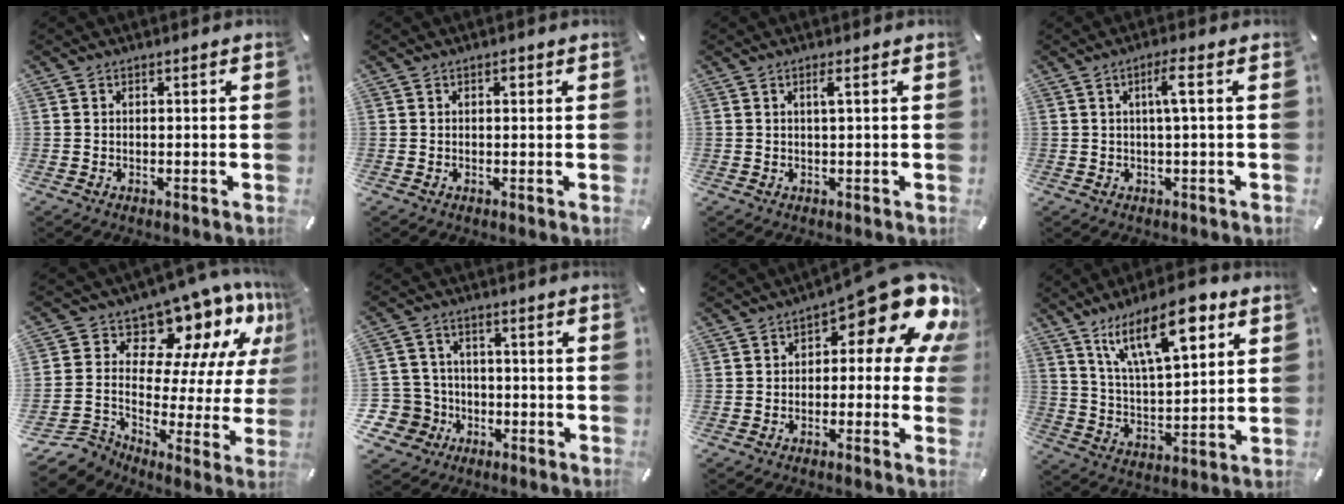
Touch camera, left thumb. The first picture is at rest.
{"total": 1.0, "force": [0.3, 0.7, 0.7], "torque": [-0.006, 0.002, 0.002]}
{"total": 1.8, "force": [0.5, 0.0, 1.7], "torque": [-0.034, 0.001, 0.006]}
{"total": 4.4, "force": [0.8, 0.3, 4.3], "torque": [-0.077, 0.000, 0.006]}
{"total": 14.3, "force": [6.3, 10.9, 6.8], "torque": [-0.105, -0.078, 0.128]}
{"total": 11.2, "force": [-3.3, 10.5, 2.4], "torque": [-0.077, 0.025, -0.053]}
{"total": 16.4, "force": [8.3, 6.3, 12.6], "torque": [-0.164, -0.063, 0.135]}
{"total": 17.8, "force": [10.1, 7.4, 12.7], "torque": [-0.220, -0.032, 0.166]}